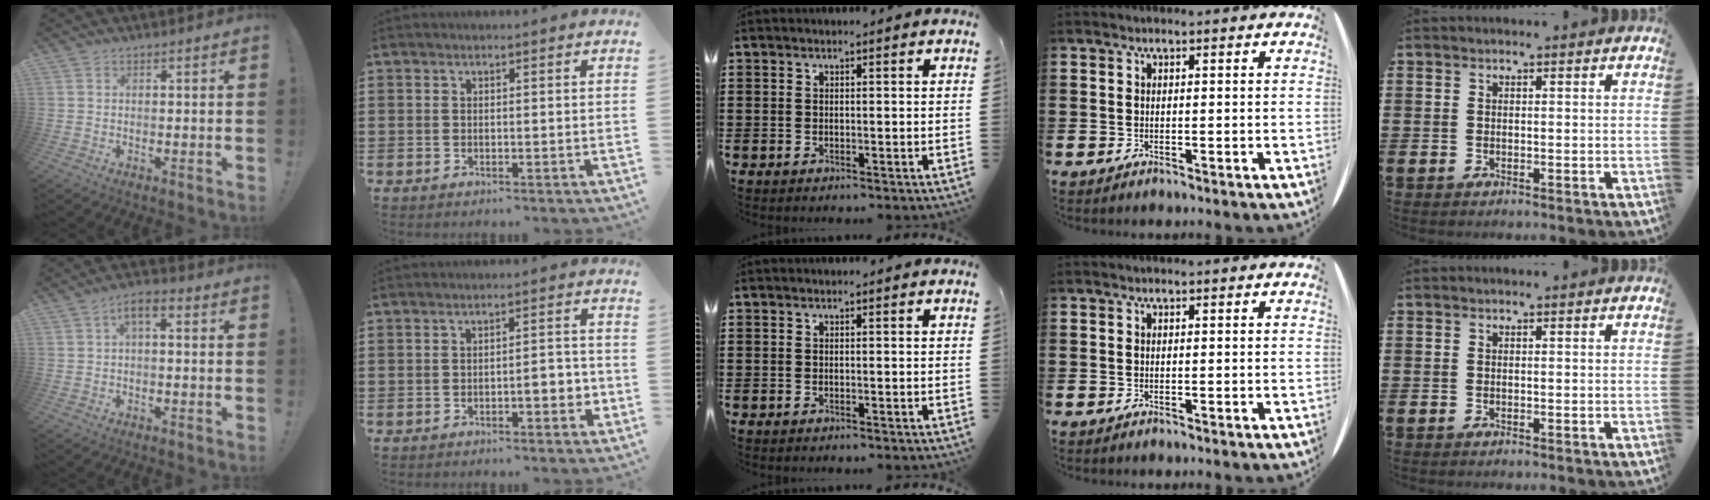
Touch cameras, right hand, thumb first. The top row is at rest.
{"thumb": {"total": 4.1, "force": [0.1, 1.9, 3.7], "torque": [-0.061, 0.002, 0.001]}, "index": {"total": 3.6, "force": [-1.2, 1.1, 3.2], "torque": [-0.036, 0.000, -0.025]}}